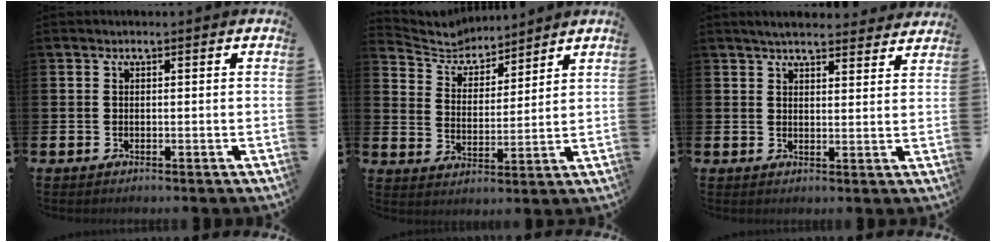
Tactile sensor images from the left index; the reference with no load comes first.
{"total": 5.3, "force": [5.1, 1.3, 0.5], "torque": [-0.044, -0.035, 0.088]}
{"total": 4.4, "force": [4.3, 0.5, 1.0], "torque": [-0.028, -0.017, 0.078]}